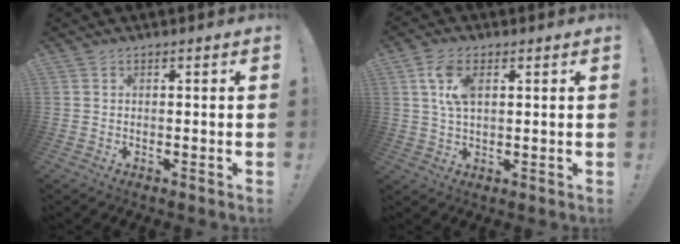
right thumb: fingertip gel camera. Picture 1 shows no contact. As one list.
[{"total": 7.9, "force": [2.6, 4.2, 6.1], "torque": [-0.128, 0.006, 0.049]}]